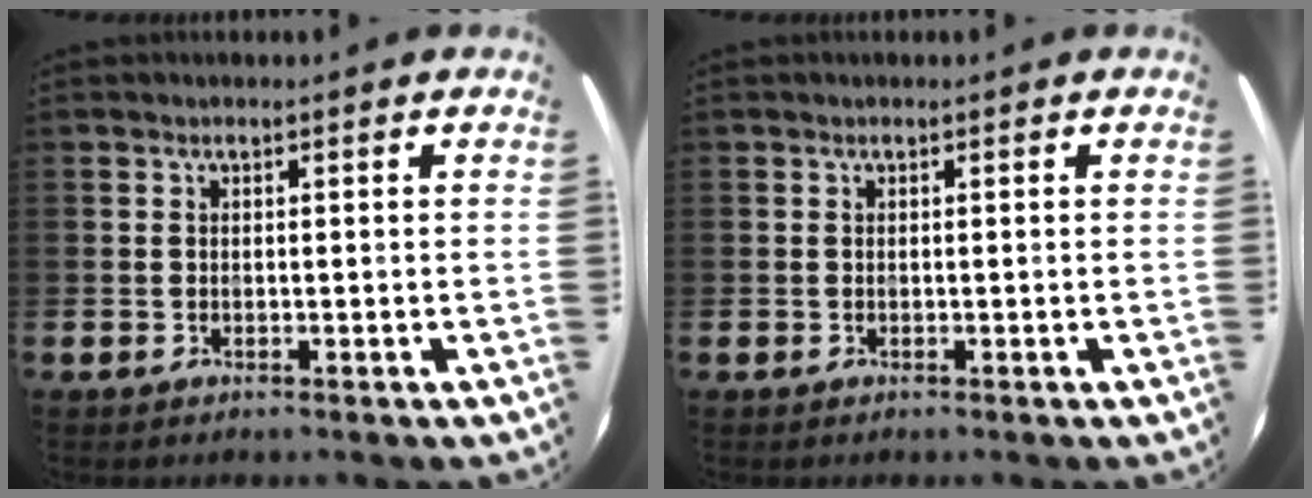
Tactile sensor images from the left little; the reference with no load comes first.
{"total": 0.0}